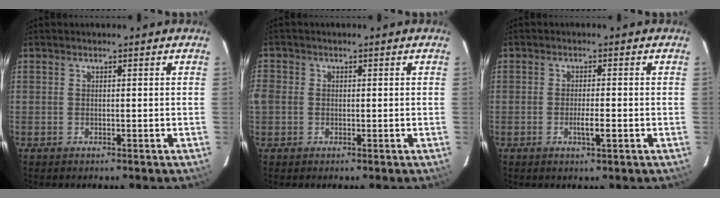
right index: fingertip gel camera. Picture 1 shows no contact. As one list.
[{"total": 3.3, "force": [-0.1, 2.9, 1.7], "torque": [-0.058, 0.015, 0.002]}, {"total": 2.8, "force": [-0.9, 0.2, 2.6], "torque": [-0.047, -0.002, -0.016]}]